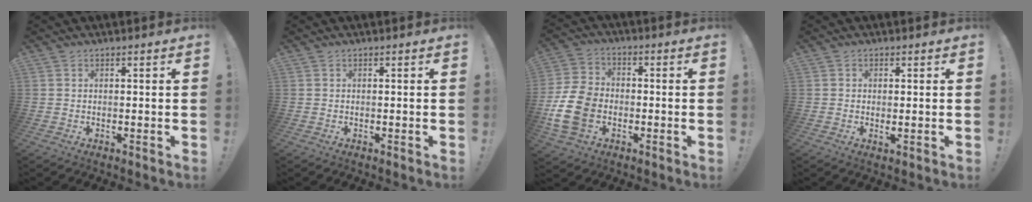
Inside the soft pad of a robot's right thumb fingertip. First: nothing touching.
{"total": 0.0}
{"total": 14.8, "force": [-4.0, 11.1, 9.0], "torque": [-0.175, 0.030, -0.070]}
{"total": 1.2, "force": [0.2, 0.6, 1.0], "torque": [-0.009, -0.003, 0.003]}